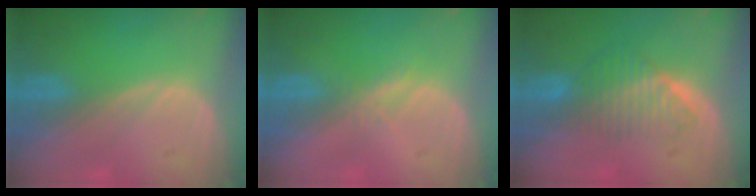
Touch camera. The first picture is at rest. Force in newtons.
{"total": 1.5, "press": 1.3, "slide": 0.8}
{"total": 6.5, "press": 5.5, "slide": 3.4}